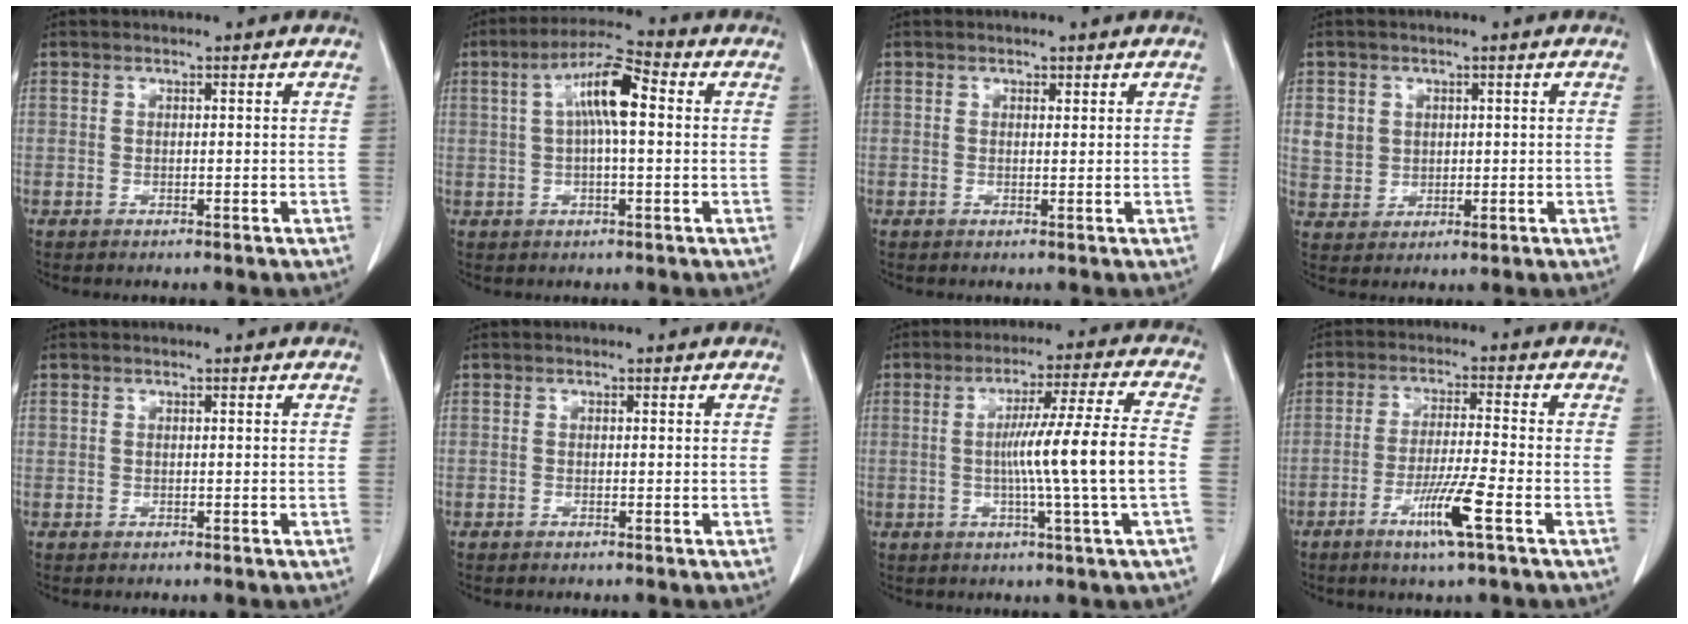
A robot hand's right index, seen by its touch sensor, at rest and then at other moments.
{"total": 8.5, "force": [1.5, 1.6, 8.2], "torque": [-0.154, 0.024, 0.021]}
{"total": 0.5, "force": [0.4, 0.3, 0.2], "torque": [-0.006, -0.003, 0.004]}
{"total": 5.2, "force": [1.5, 4.9, 1.3], "torque": [-0.023, 0.008, 0.039]}
{"total": 0.0}
{"total": 0.0}
{"total": 12.0, "force": [-1.2, -2.1, 11.7], "torque": [-0.194, -0.002, -0.018]}
{"total": 7.5, "force": [-3.6, -0.5, 6.5], "torque": [-0.120, -0.014, -0.067]}